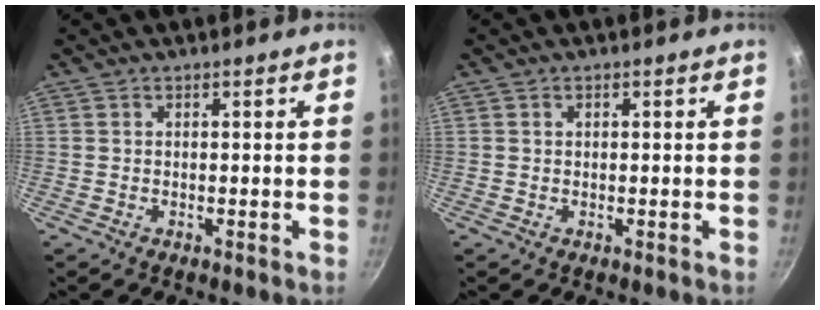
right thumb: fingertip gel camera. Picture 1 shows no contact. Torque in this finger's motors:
{"motor_torque": [-0.36, -0.31, -0.05, 0.10, 0.03]}